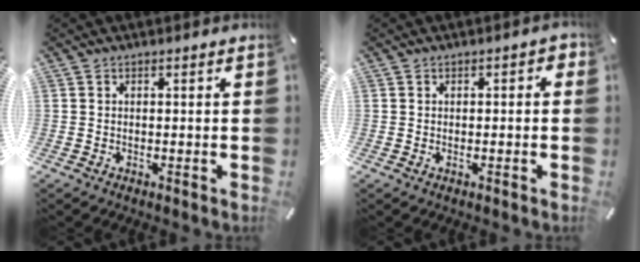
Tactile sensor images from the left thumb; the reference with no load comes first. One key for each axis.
{"total": 1.7, "fx": -0.5, "fy": 0.8, "fz": 1.5, "tx": -0.018, "ty": 0.000, "tz": -0.010}